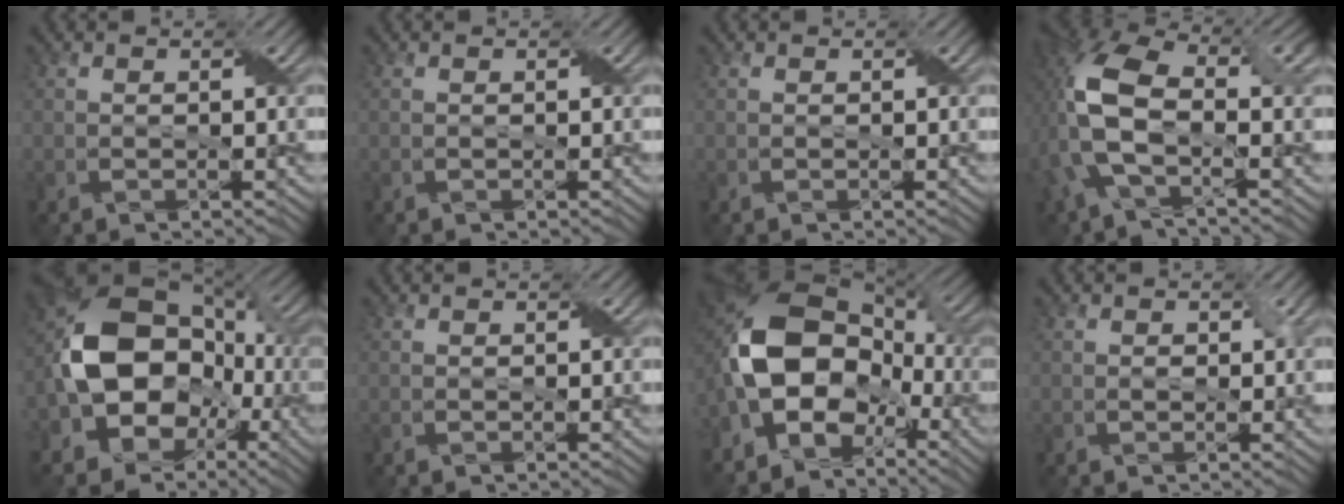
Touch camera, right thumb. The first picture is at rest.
{"total": 0.0}
{"total": 0.0}
{"total": 11.3, "force": [-0.6, 5.6, 9.7], "torque": [-0.219, 0.011, -0.025]}
{"total": 17.6, "force": [-3.1, 13.5, 10.8], "torque": [-0.203, -0.003, -0.065]}
{"total": 0.0}
{"total": 15.8, "force": [-4.1, 11.1, 10.5], "torque": [-0.212, -0.001, -0.094]}
{"total": 0.8, "force": [0.0, 0.7, 0.4], "torque": [-0.005, -0.002, 0.001]}